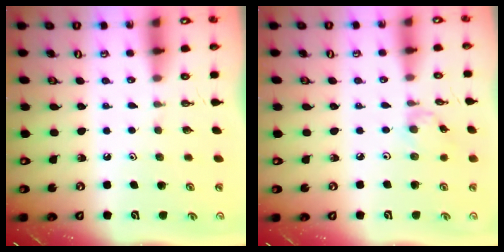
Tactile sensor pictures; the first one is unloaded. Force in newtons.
{"total": 2.1, "press": 2.1, "slide": 0.4}